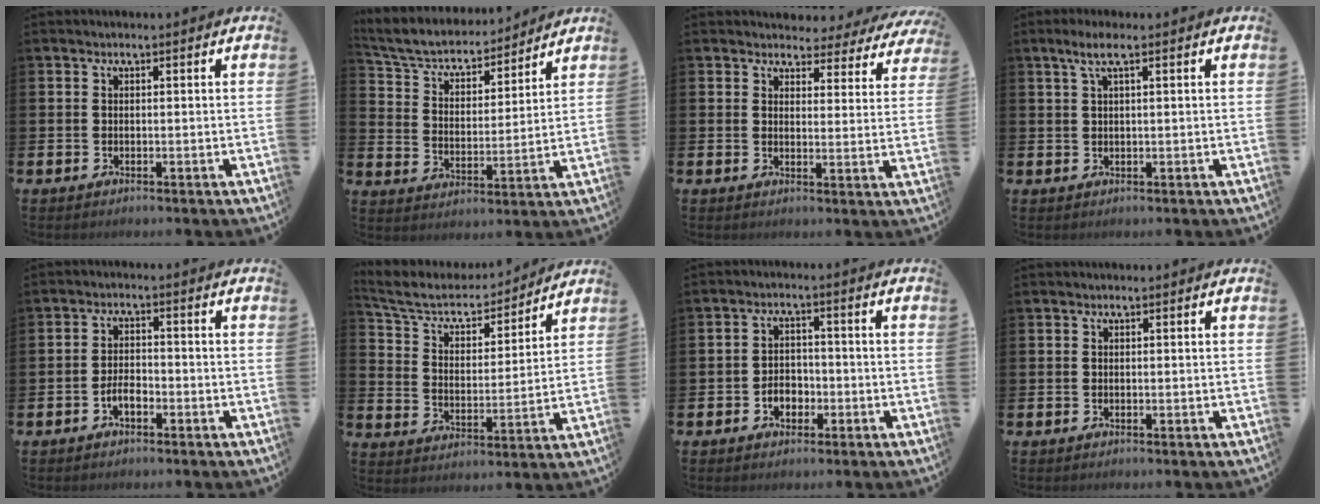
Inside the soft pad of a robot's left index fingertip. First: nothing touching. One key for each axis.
{"total": 6.0, "fx": 5.6, "fy": 1.8, "fz": 1.4, "tx": -0.062, "ty": -0.042, "tz": 0.093}
{"total": 3.3, "fx": 3.0, "fy": 1.4, "fz": 0.1, "tx": -0.008, "ty": -0.027, "tz": 0.047}
{"total": 2.7, "fx": 1.5, "fy": 0.4, "fz": 2.3, "tx": -0.052, "ty": 0.006, "tz": 0.026}
{"total": 2.6, "fx": -1.3, "fy": 1.3, "fz": 1.8, "tx": -0.033, "ty": 0.005, "tz": -0.027}
{"total": 7.4, "fx": 6.7, "fy": 2.6, "fz": 1.8, "tx": -0.078, "ty": -0.047, "tz": 0.114}
{"total": 3.1, "fx": -1.3, "fy": 2.4, "fz": 1.4, "tx": -0.022, "ty": 0.002, "tz": -0.031}
{"total": 0.0}